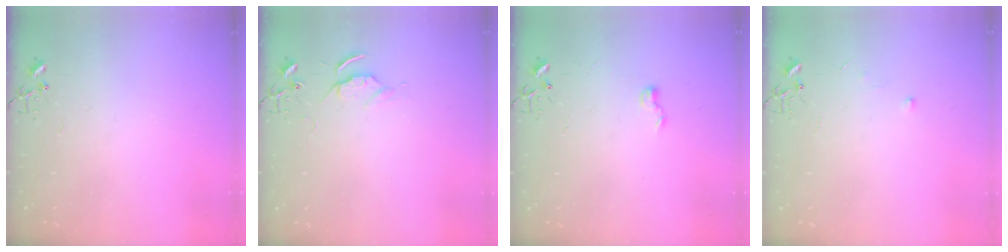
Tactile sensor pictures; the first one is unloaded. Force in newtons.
{"total": 5.1, "press": 5.1, "slide": 0.7}
{"total": 5.4, "press": 5.3, "slide": 0.6}
{"total": 4.4, "press": 4.3, "slide": 0.4}